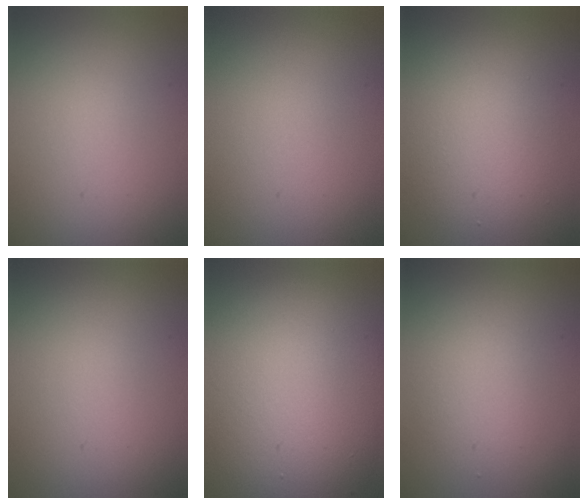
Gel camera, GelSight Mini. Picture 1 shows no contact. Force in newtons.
{"total": 0.0}
{"total": 4.6, "press": 4.5, "slide": 0.4}
{"total": 0.0}
{"total": 12.9, "press": 12.9, "slide": 0.5}
{"total": 2.3, "press": 2.3, "slide": 0.2}